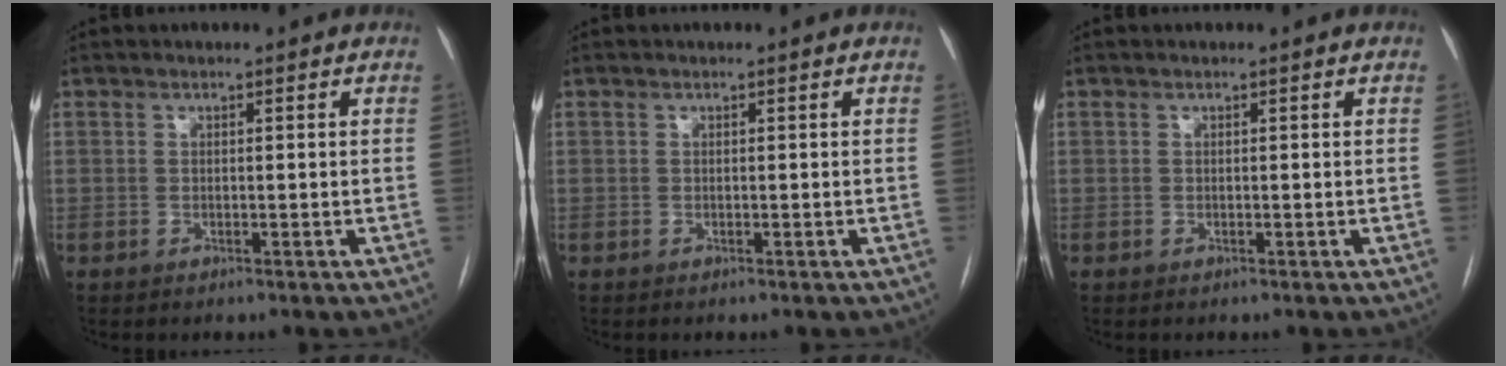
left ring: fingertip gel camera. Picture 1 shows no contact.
{"total": 0.0}
{"total": 0.0}